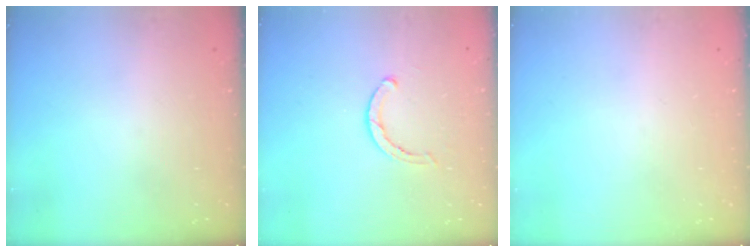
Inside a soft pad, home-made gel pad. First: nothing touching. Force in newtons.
{"total": 2.8, "press": 2.8, "slide": 0.2}
{"total": 0.0}